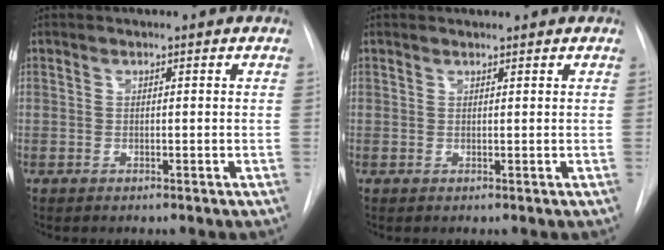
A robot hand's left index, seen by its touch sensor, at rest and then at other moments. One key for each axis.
{"total": 0.7, "fx": 0.7, "fy": 0.0, "fz": 0.0, "tx": -0.008, "ty": 0.004, "tz": 0.013}